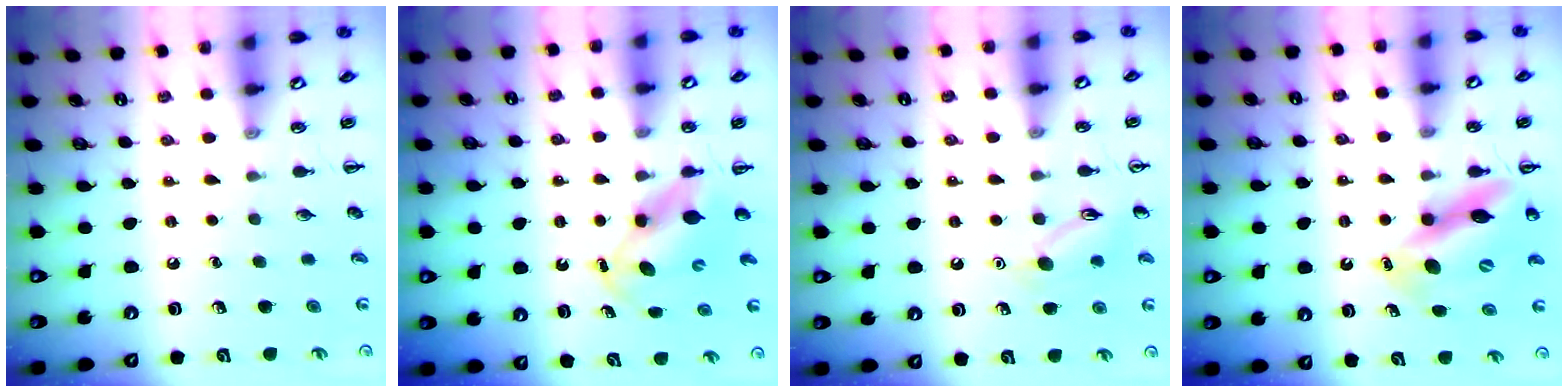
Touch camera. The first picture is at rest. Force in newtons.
{"total": 6.0, "press": 5.9, "slide": 0.7}
{"total": 10.3, "press": 10.3, "slide": 0.6}
{"total": 13.8, "press": 13.2, "slide": 4.0}